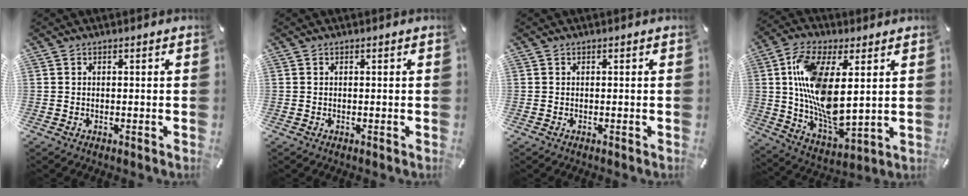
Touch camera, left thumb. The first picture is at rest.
{"total": 0.0}
{"total": 0.0}
{"total": 16.0, "force": [3.9, 7.7, 13.5], "torque": [-0.281, -0.022, 0.071]}